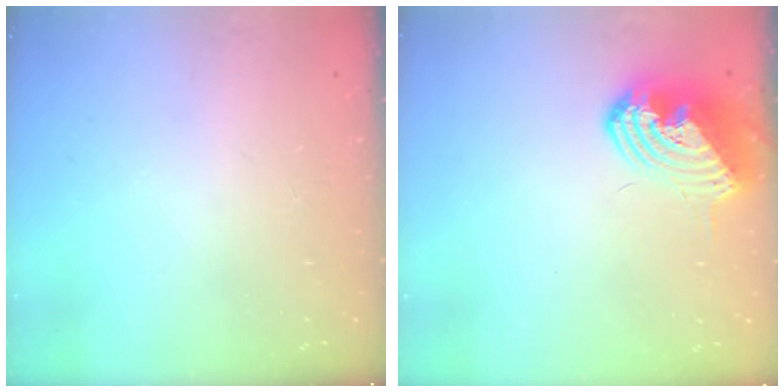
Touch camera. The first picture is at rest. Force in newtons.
{"total": 12.9, "press": 12.8, "slide": 1.4}